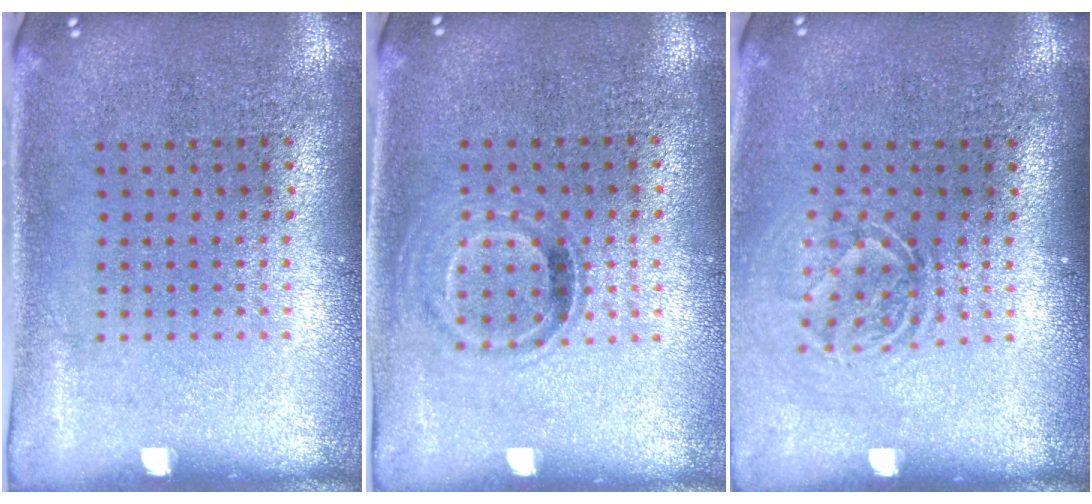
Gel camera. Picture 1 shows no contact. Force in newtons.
{"total": 1.0, "press": 0.8, "slide": 0.5}
{"total": 1.5, "press": 1.1, "slide": 1.0}